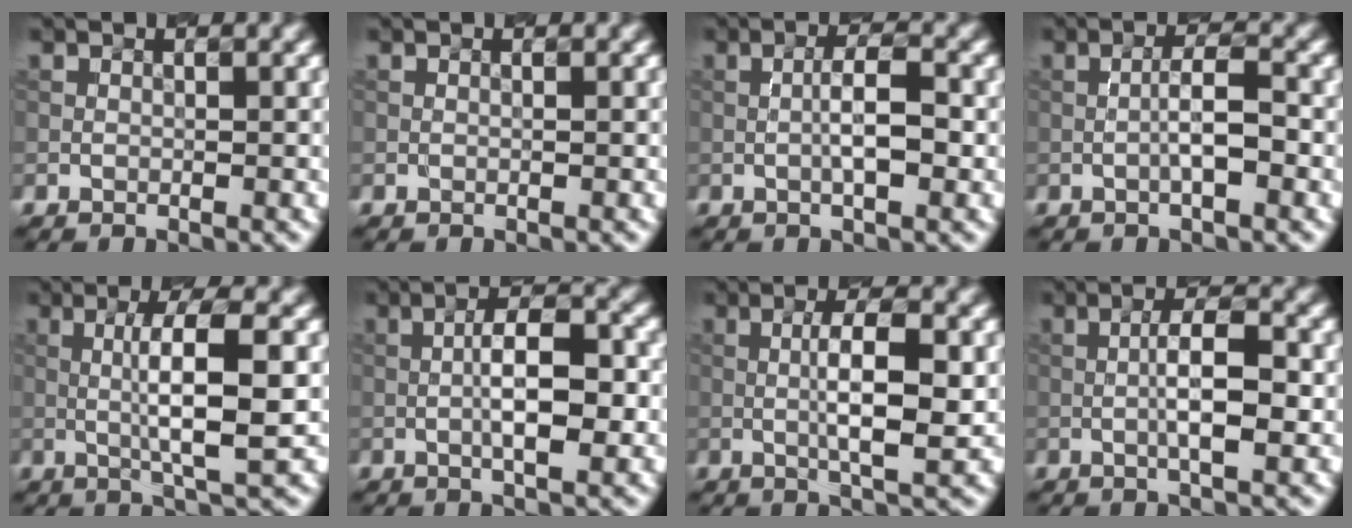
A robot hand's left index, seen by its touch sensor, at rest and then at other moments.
{"total": 0.0}
{"total": 3.6, "force": [-0.4, 0.9, 3.4], "torque": [-0.063, 0.006, -0.009]}
{"total": 2.9, "force": [-0.7, 0.5, 2.8], "torque": [-0.050, 0.008, -0.016]}
{"total": 6.1, "force": [0.1, 0.9, 6.0], "torque": [-0.105, 0.006, 0.001]}
{"total": 5.8, "force": [-0.6, 1.8, 5.5], "torque": [-0.096, 0.008, -0.014]}
{"total": 5.5, "force": [0.1, 1.2, 5.3], "torque": [-0.097, 0.003, -0.001]}
{"total": 4.7, "force": [-0.4, 1.1, 4.5], "torque": [-0.084, 0.007, -0.011]}